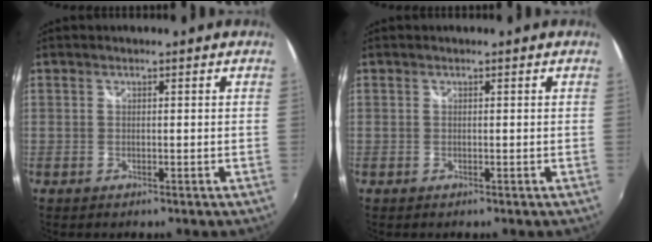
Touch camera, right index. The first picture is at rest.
{"total": 0.0}